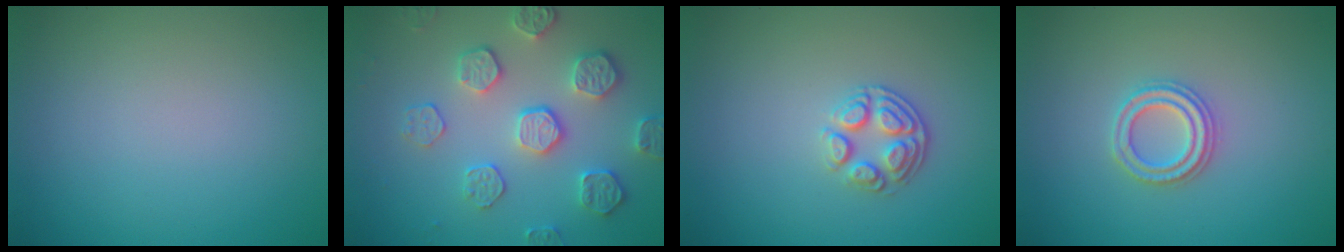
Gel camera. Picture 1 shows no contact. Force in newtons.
{"total": 4.4, "press": 4.3, "slide": 1.1}
{"total": 2.8, "press": 2.6, "slide": 1.2}
{"total": 2.4, "press": 2.3, "slide": 0.5}